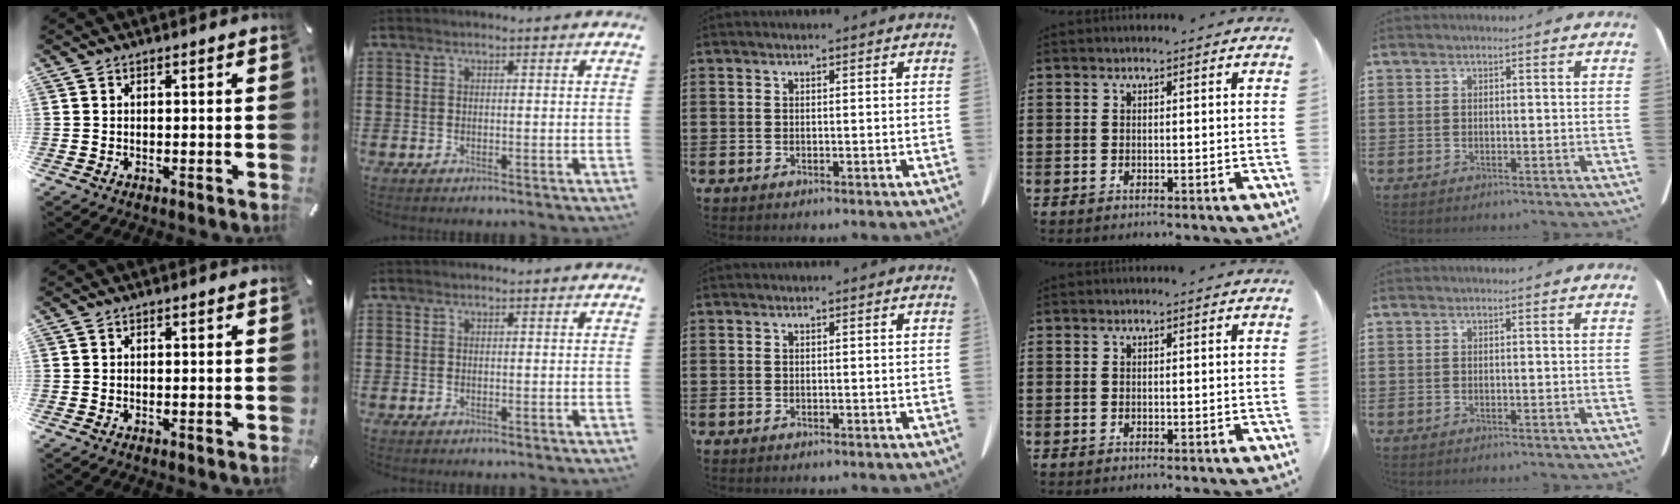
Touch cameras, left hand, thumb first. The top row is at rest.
{}